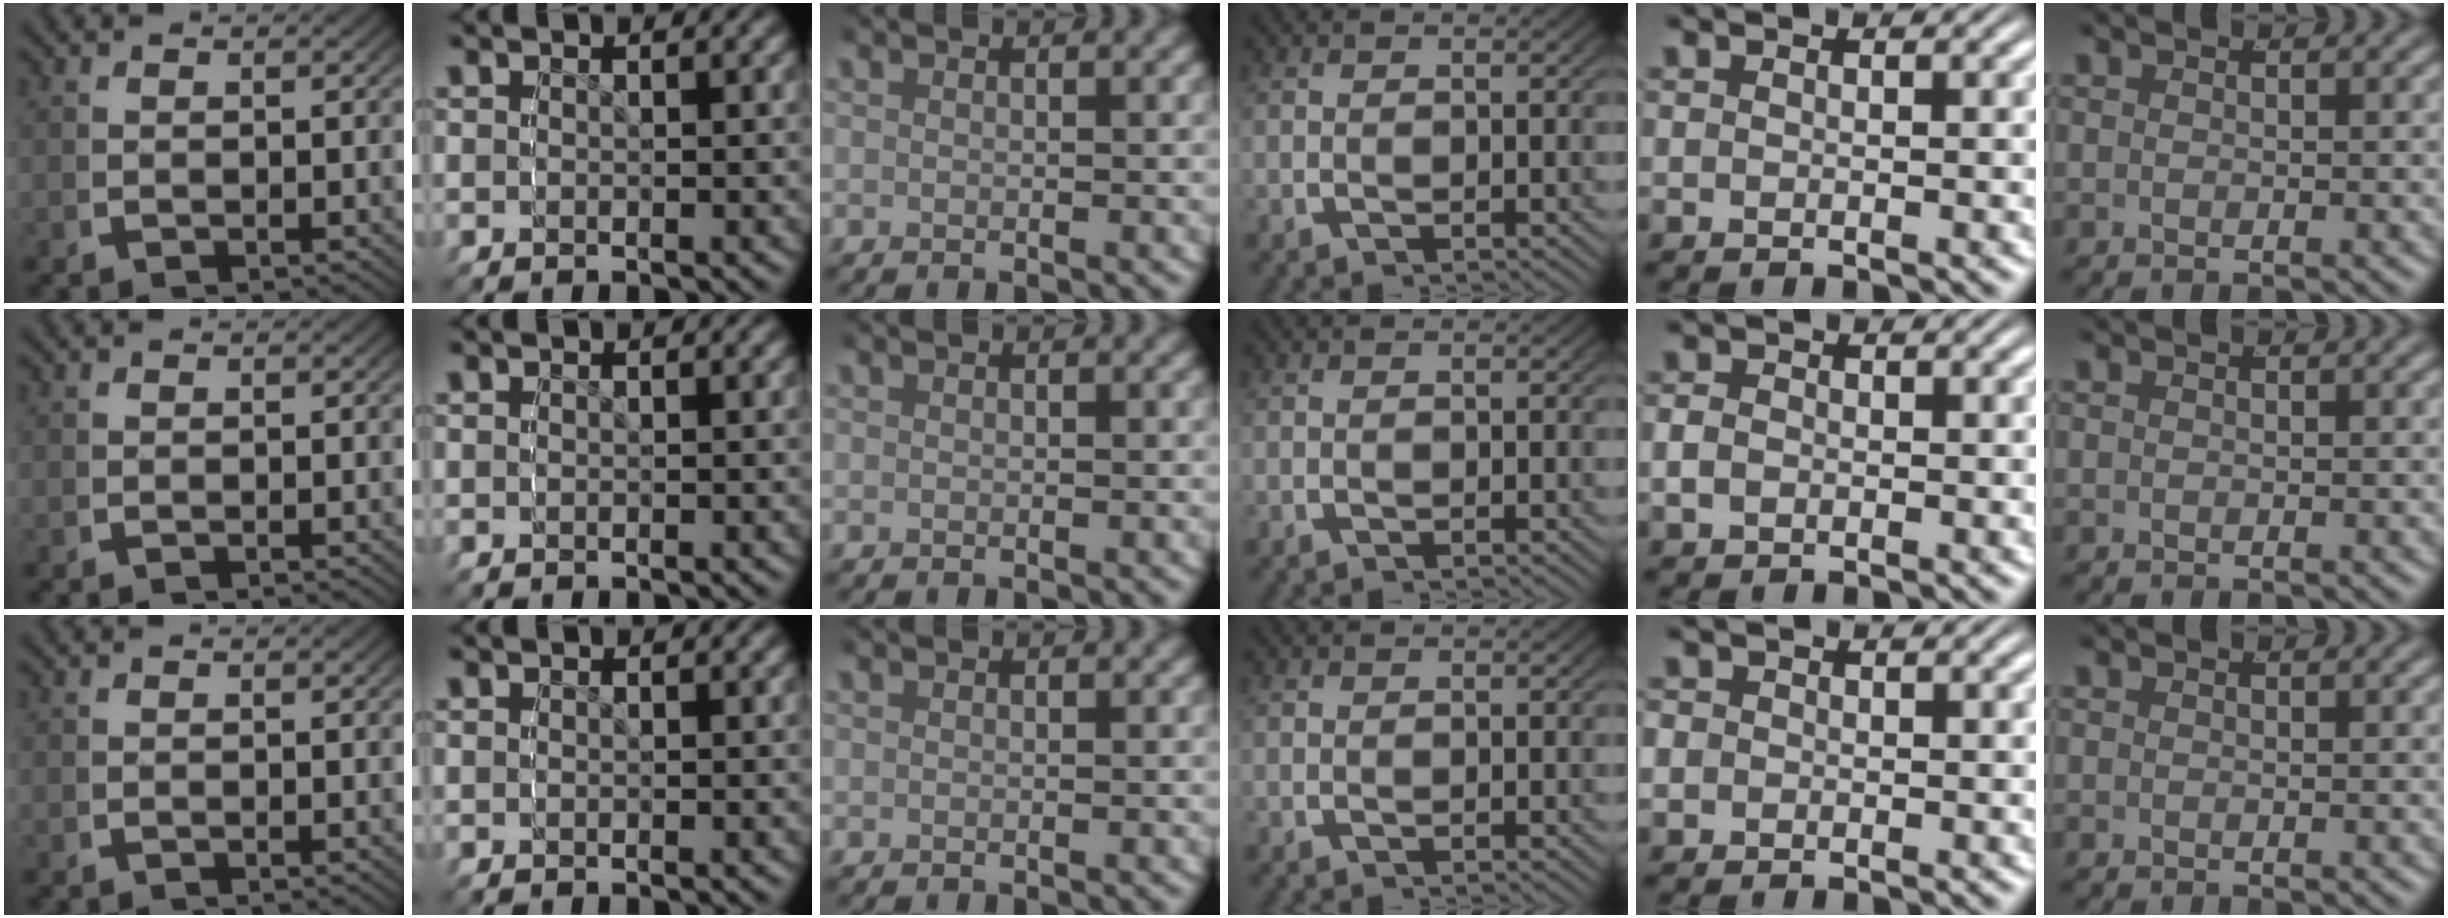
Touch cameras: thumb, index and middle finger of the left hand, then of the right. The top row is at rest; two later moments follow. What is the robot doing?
{"motion": "grasp_and_lifting", "object": "cloth"}